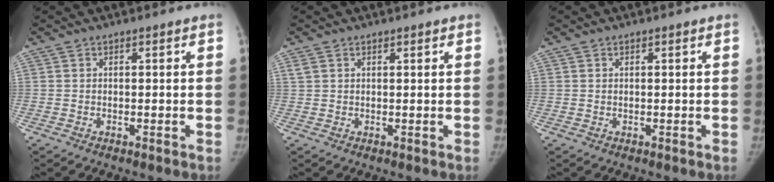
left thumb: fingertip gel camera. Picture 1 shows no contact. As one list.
[{"total": 1.9, "force": [1.3, 1.0, 0.9], "torque": [-0.011, 0.004, 0.025]}, {"total": 0.0}]